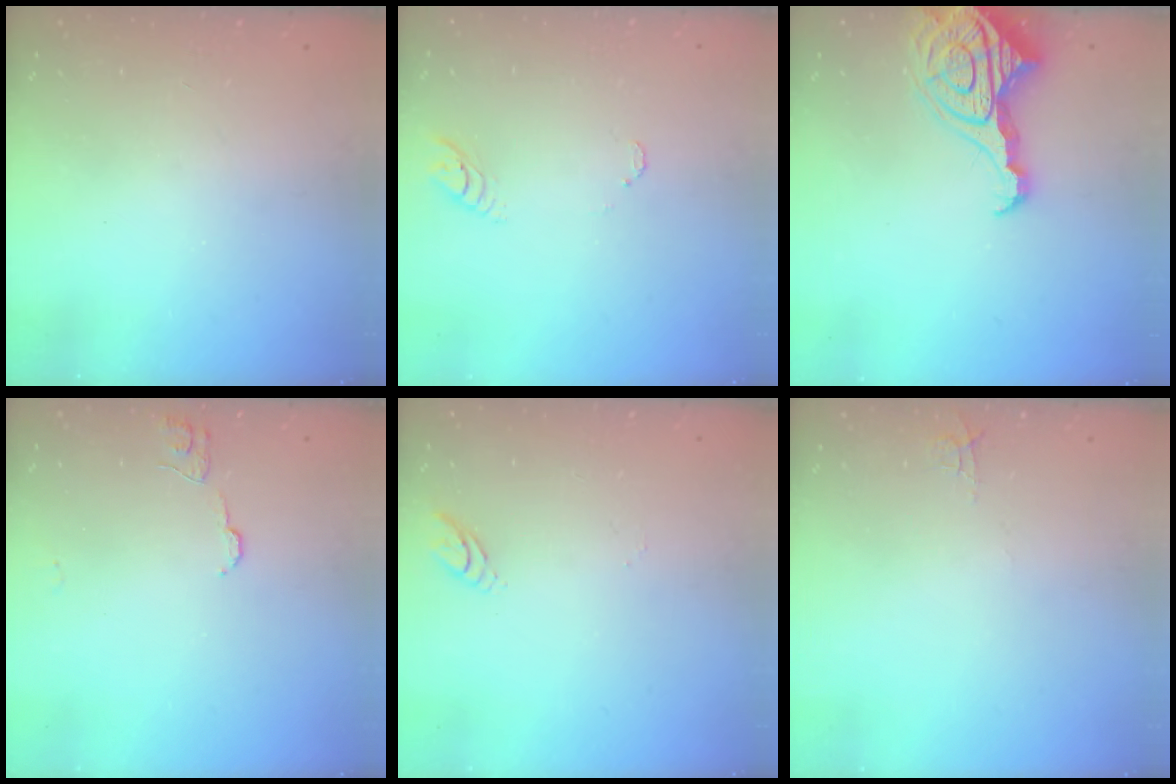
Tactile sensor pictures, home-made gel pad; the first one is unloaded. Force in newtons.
{"total": 3.5, "press": 3.5, "slide": 0.2}
{"total": 14.1, "press": 14.0, "slide": 1.4}
{"total": 6.8, "press": 6.8, "slide": 0.5}
{"total": 4.6, "press": 4.5, "slide": 0.4}
{"total": 2.9, "press": 2.9, "slide": 0.3}